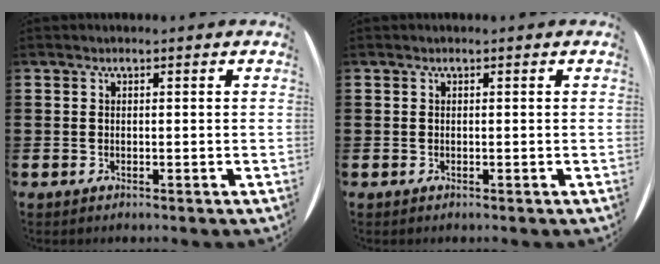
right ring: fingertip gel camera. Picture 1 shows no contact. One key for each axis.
{"total": 0.0}